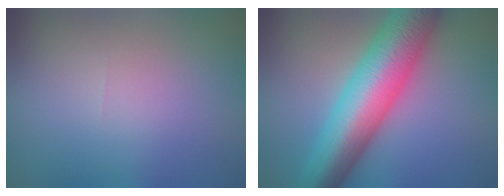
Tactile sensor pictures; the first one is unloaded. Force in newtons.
{"total": 11.3, "press": 11.3, "slide": 0.2}